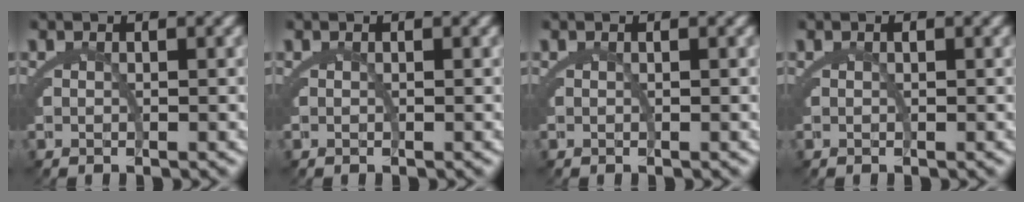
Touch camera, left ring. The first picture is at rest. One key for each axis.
{"total": 0.0}
{"total": 0.0}
{"total": 0.0}